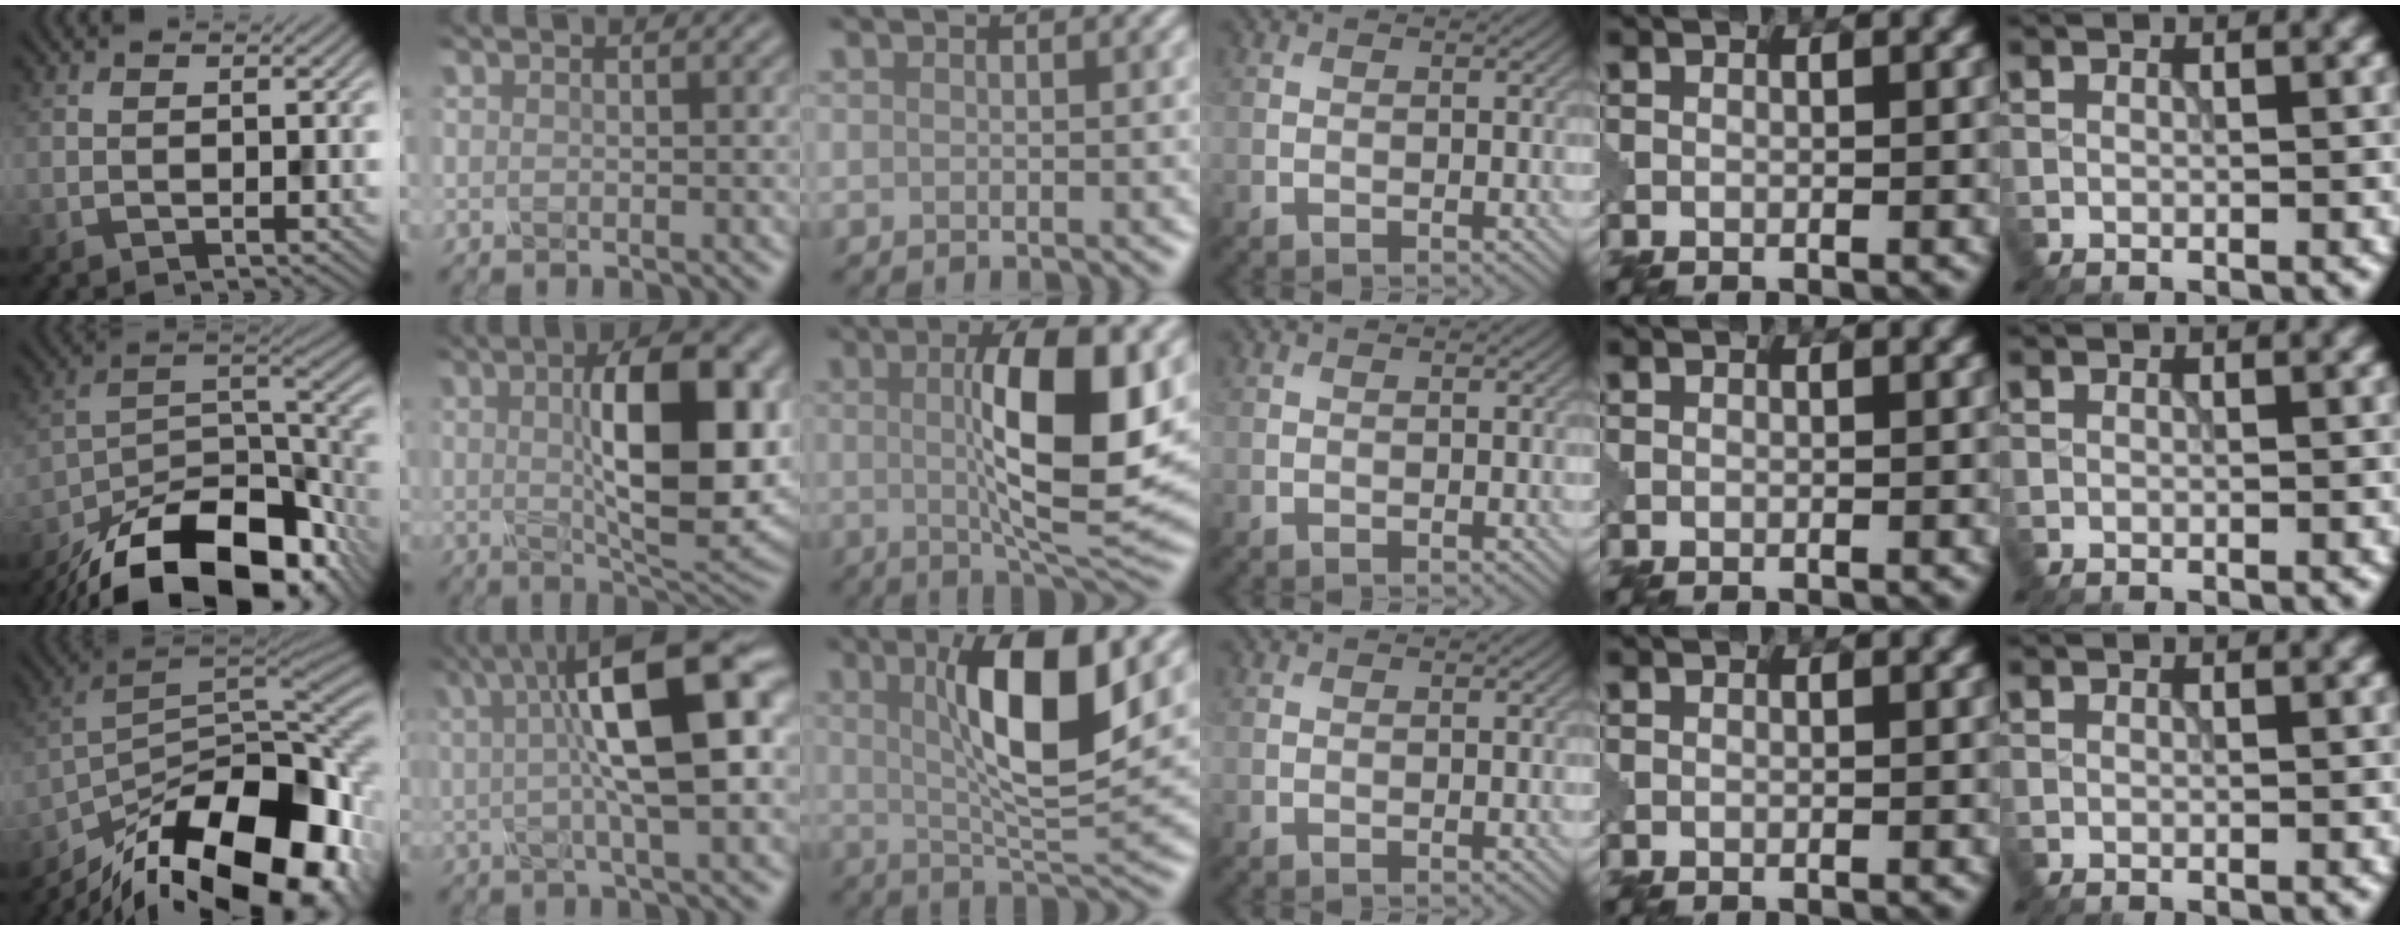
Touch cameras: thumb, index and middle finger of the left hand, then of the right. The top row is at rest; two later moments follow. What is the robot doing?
{"motion": "disassemble", "object": "glue stick"}